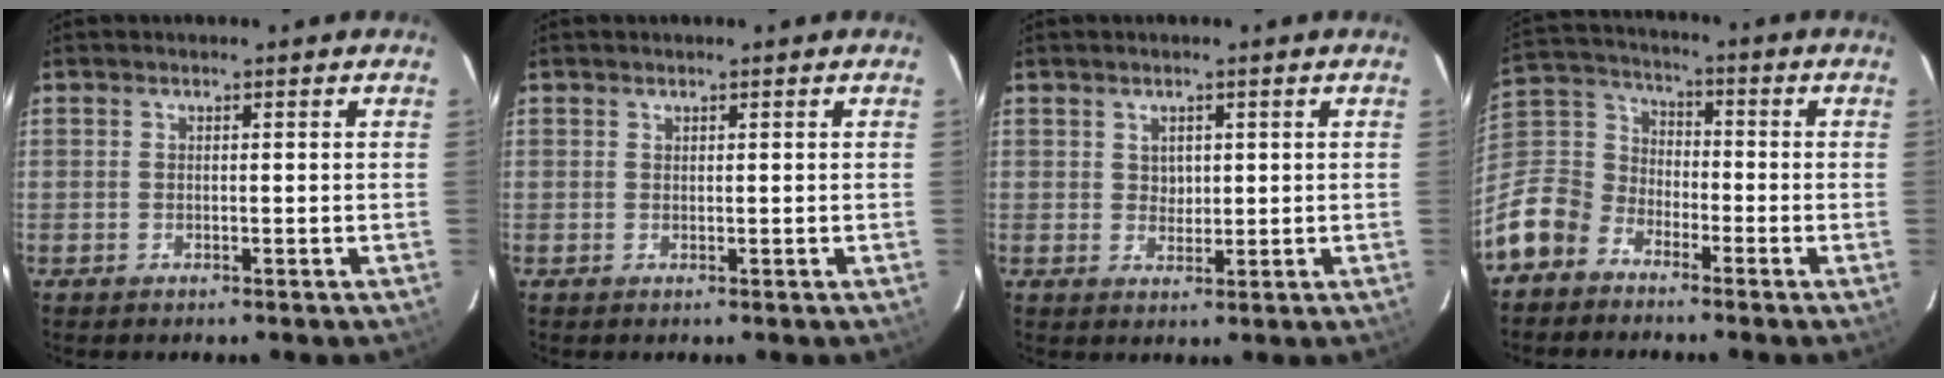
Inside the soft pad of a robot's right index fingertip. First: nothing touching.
{"total": 0.0}
{"total": 2.4, "force": [0.9, 2.0, 0.9], "torque": [-0.007, 0.004, 0.019]}
{"total": 12.8, "force": [-8.1, 9.2, 3.9], "torque": [-0.113, 0.039, -0.166]}